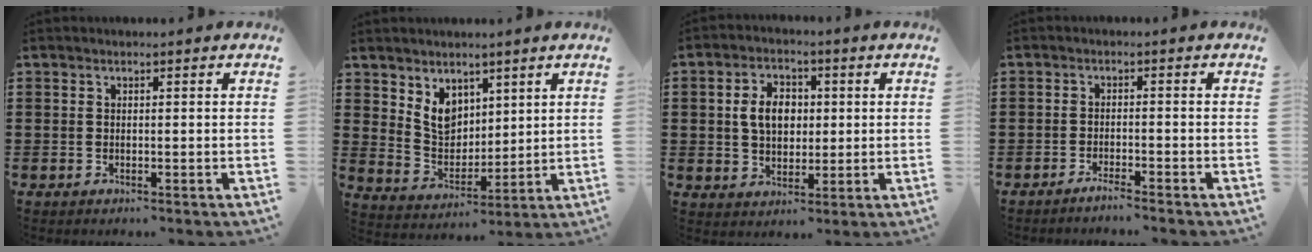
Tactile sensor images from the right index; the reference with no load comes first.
{"total": 6.5, "force": [3.9, 4.6, 2.5], "torque": [-0.070, 0.000, 0.076]}
{"total": 6.1, "force": [0.6, 4.4, 4.2], "torque": [-0.092, 0.011, 0.004]}
{"total": 1.9, "force": [-1.7, -0.2, 0.6], "torque": [-0.010, 0.001, -0.033]}